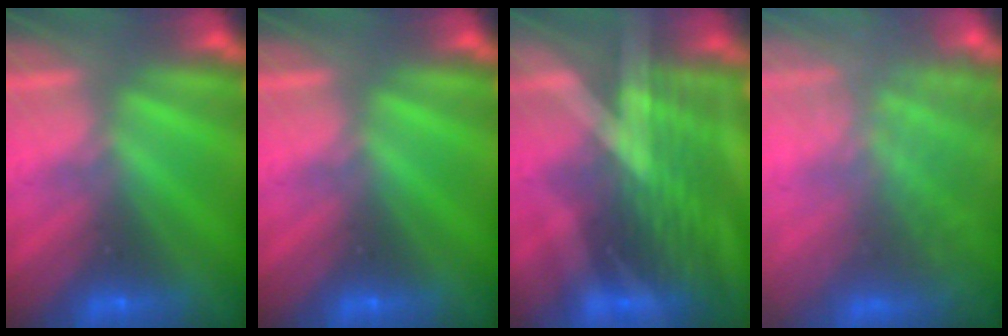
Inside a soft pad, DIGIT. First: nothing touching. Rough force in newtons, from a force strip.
{"total": 0.0}
{"total": 3.0}
{"total": 7.5}